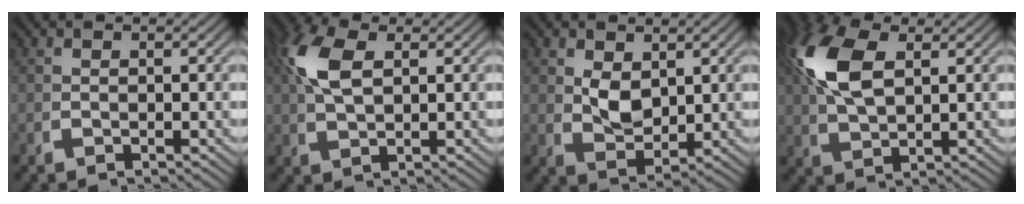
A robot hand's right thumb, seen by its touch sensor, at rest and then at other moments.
{"total": 4.0, "force": [2.0, 1.5, 3.1], "torque": [-0.071, 0.004, 0.047]}
{"total": 3.4, "force": [1.4, 1.8, 2.5], "torque": [-0.051, -0.019, 0.039]}
{"total": 5.8, "force": [2.4, 2.6, 4.6], "torque": [-0.106, 0.000, 0.058]}